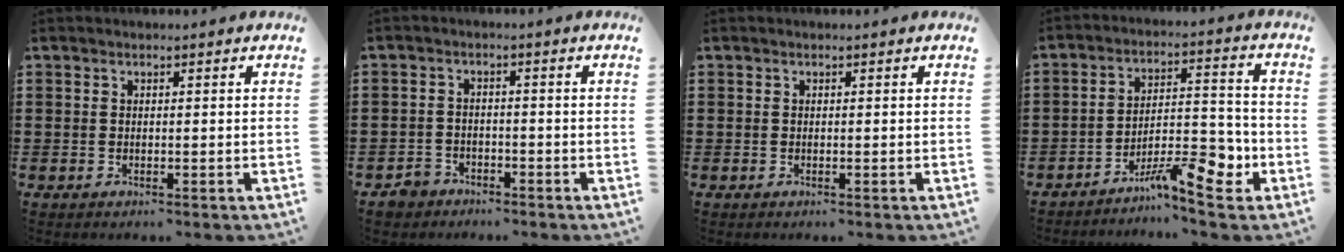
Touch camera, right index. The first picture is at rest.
{"total": 2.5, "force": [-2.2, 1.2, 0.2], "torque": [-0.017, 0.002, -0.049]}
{"total": 0.0}
{"total": 9.0, "force": [-5.9, 2.3, 6.4], "torque": [-0.100, 0.010, -0.102]}